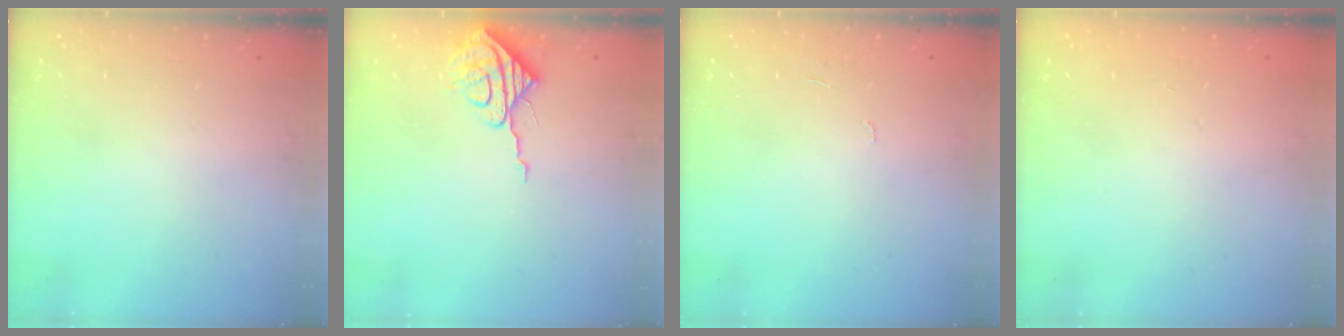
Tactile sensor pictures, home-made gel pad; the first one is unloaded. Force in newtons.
{"total": 7.9, "press": 7.9, "slide": 0.7}
{"total": 3.7, "press": 3.6, "slide": 0.3}
{"total": 0.0}